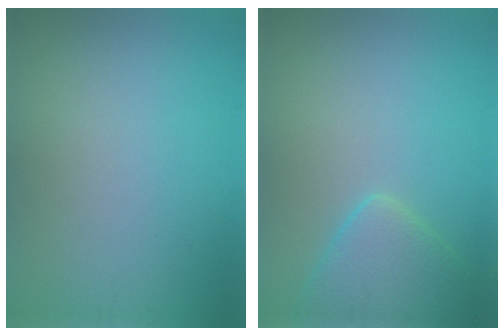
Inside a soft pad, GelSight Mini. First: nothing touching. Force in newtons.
{"total": 3.7, "press": 3.7, "slide": 0.3}